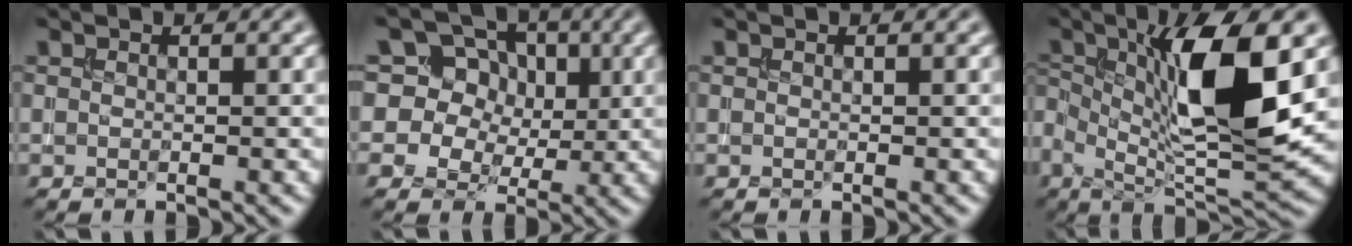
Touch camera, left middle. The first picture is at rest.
{"total": 10.6, "force": [5.2, 8.3, 4.0], "torque": [-0.098, 0.020, 0.080]}
{"total": 0.0}
{"total": 10.5, "force": [1.6, 2.6, 10.1], "torque": [-0.172, -0.005, 0.031]}